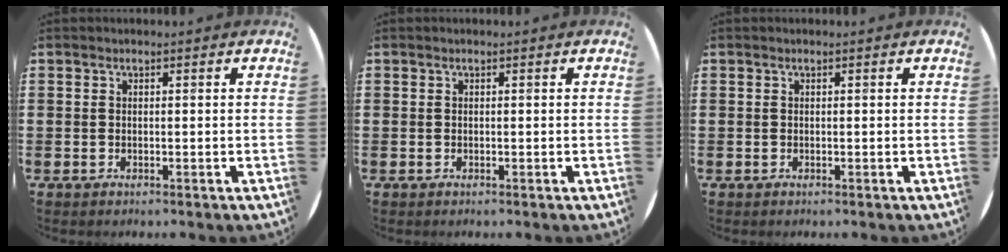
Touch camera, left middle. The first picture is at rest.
{"total": 0.0}
{"total": 0.0}